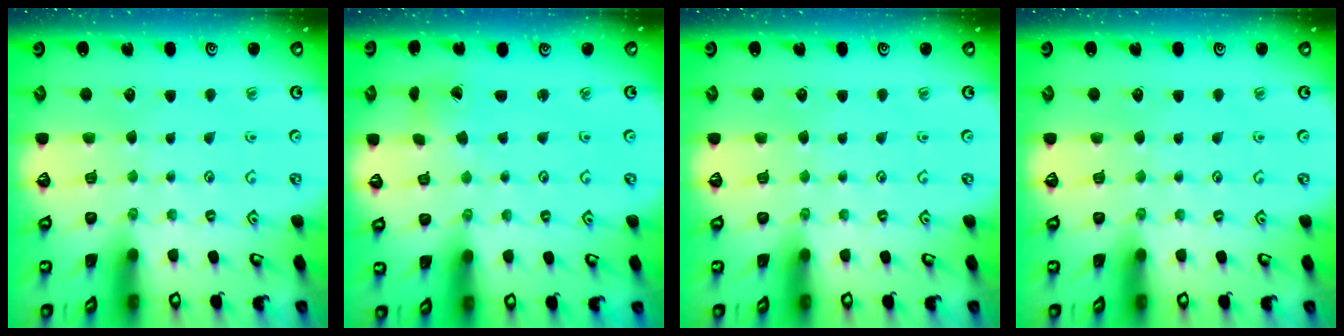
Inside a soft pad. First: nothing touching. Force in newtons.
{"total": 1.4, "press": 1.4, "slide": 0.3}
{"total": 0.0}
{"total": 0.0}